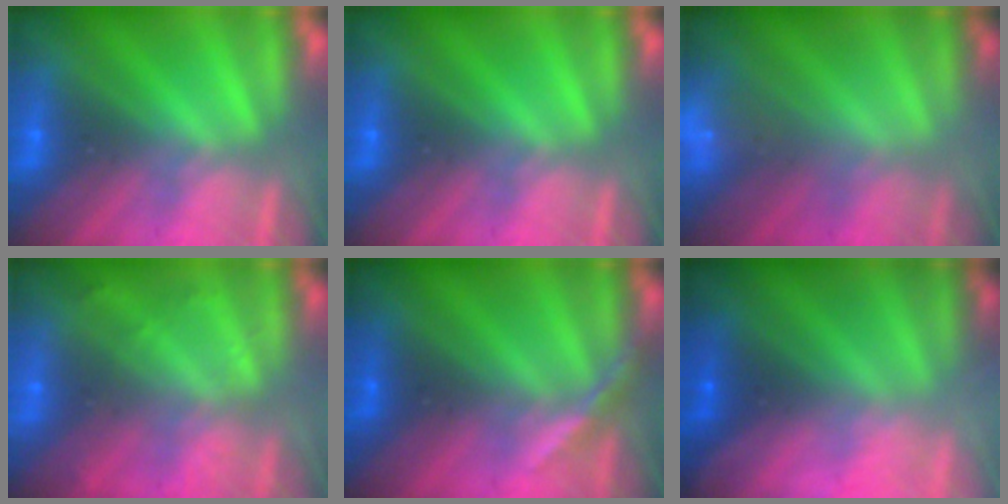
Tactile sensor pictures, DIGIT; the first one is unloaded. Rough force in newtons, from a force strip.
{"total": 0.0}
{"total": 2.3}
{"total": 2.1}
{"total": 3.0}
{"total": 5.5}